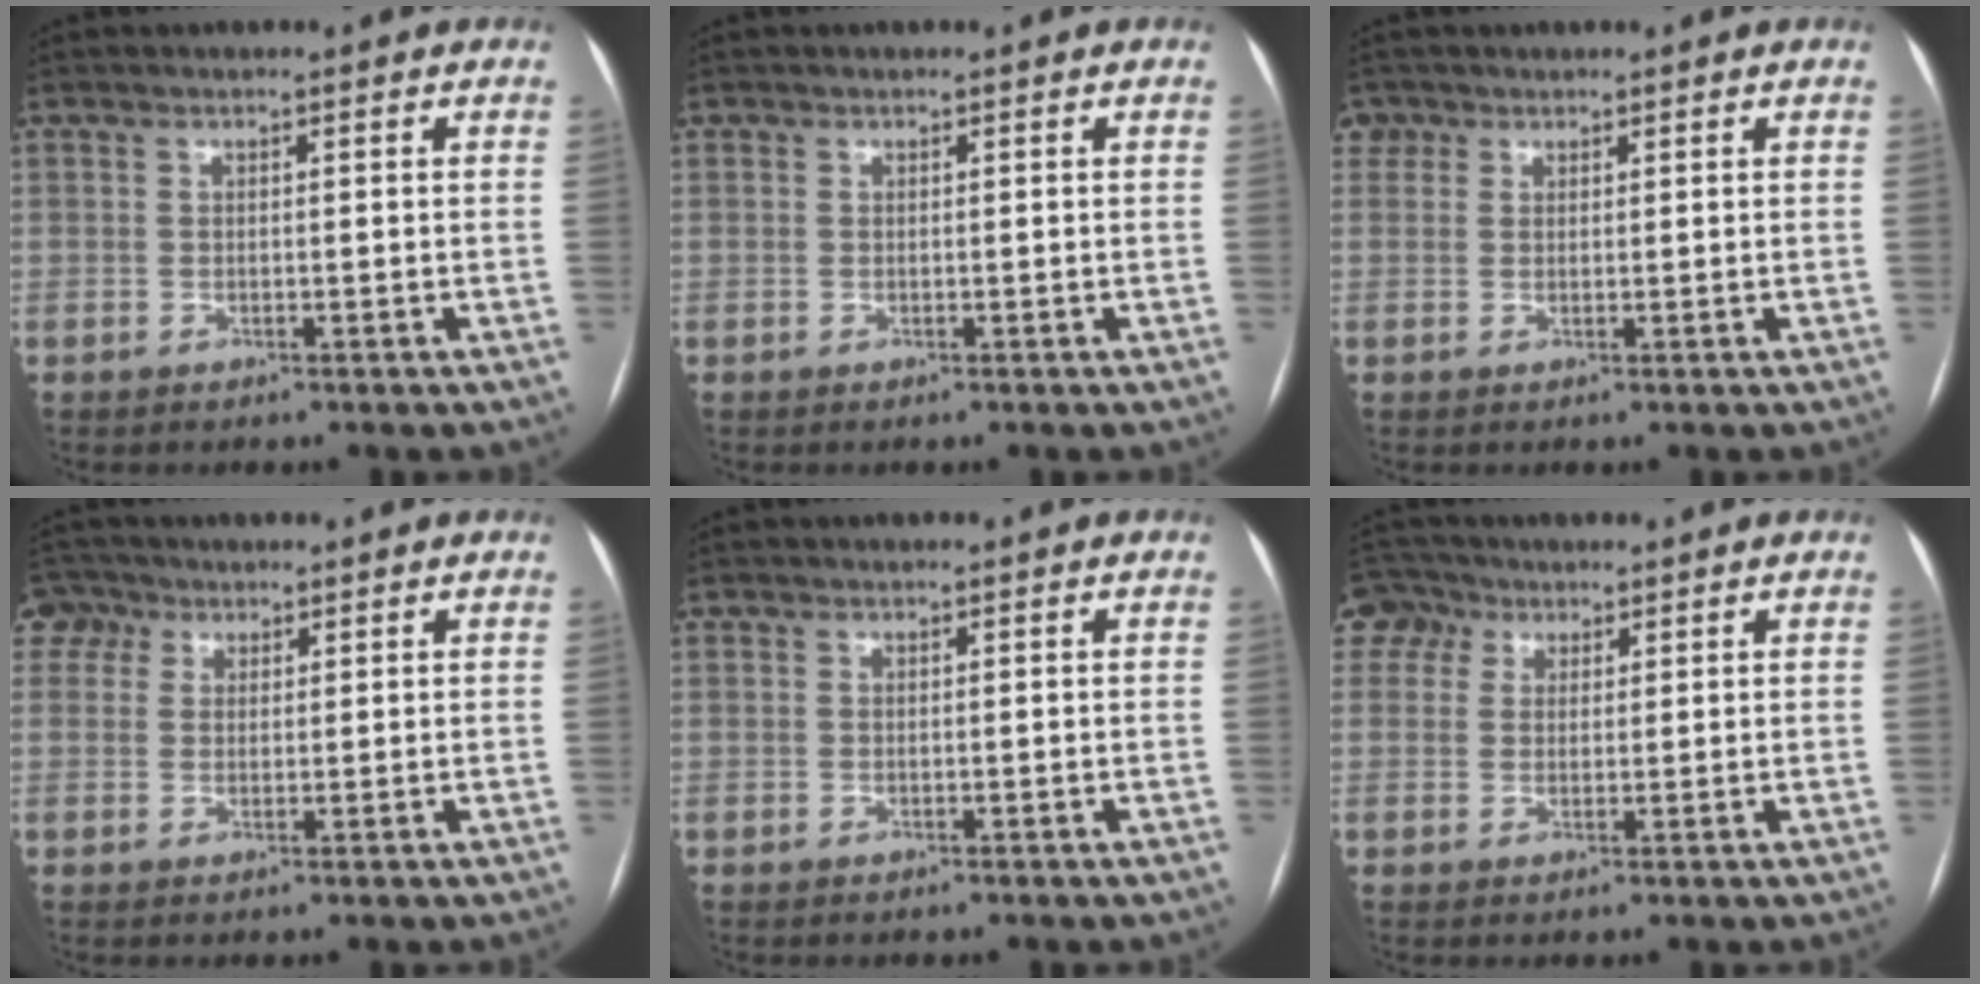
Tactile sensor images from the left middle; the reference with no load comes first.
{"total": 0.0}
{"total": 2.2, "force": [1.2, 1.8, 0.0], "torque": [0.010, 0.009, 0.020]}
{"total": 3.5, "force": [1.9, 2.9, 0.4], "torque": [-0.011, 0.018, 0.036]}
{"total": 0.0}
{"total": 4.2, "force": [2.2, 3.6, 0.4], "torque": [-0.016, 0.021, 0.044]}